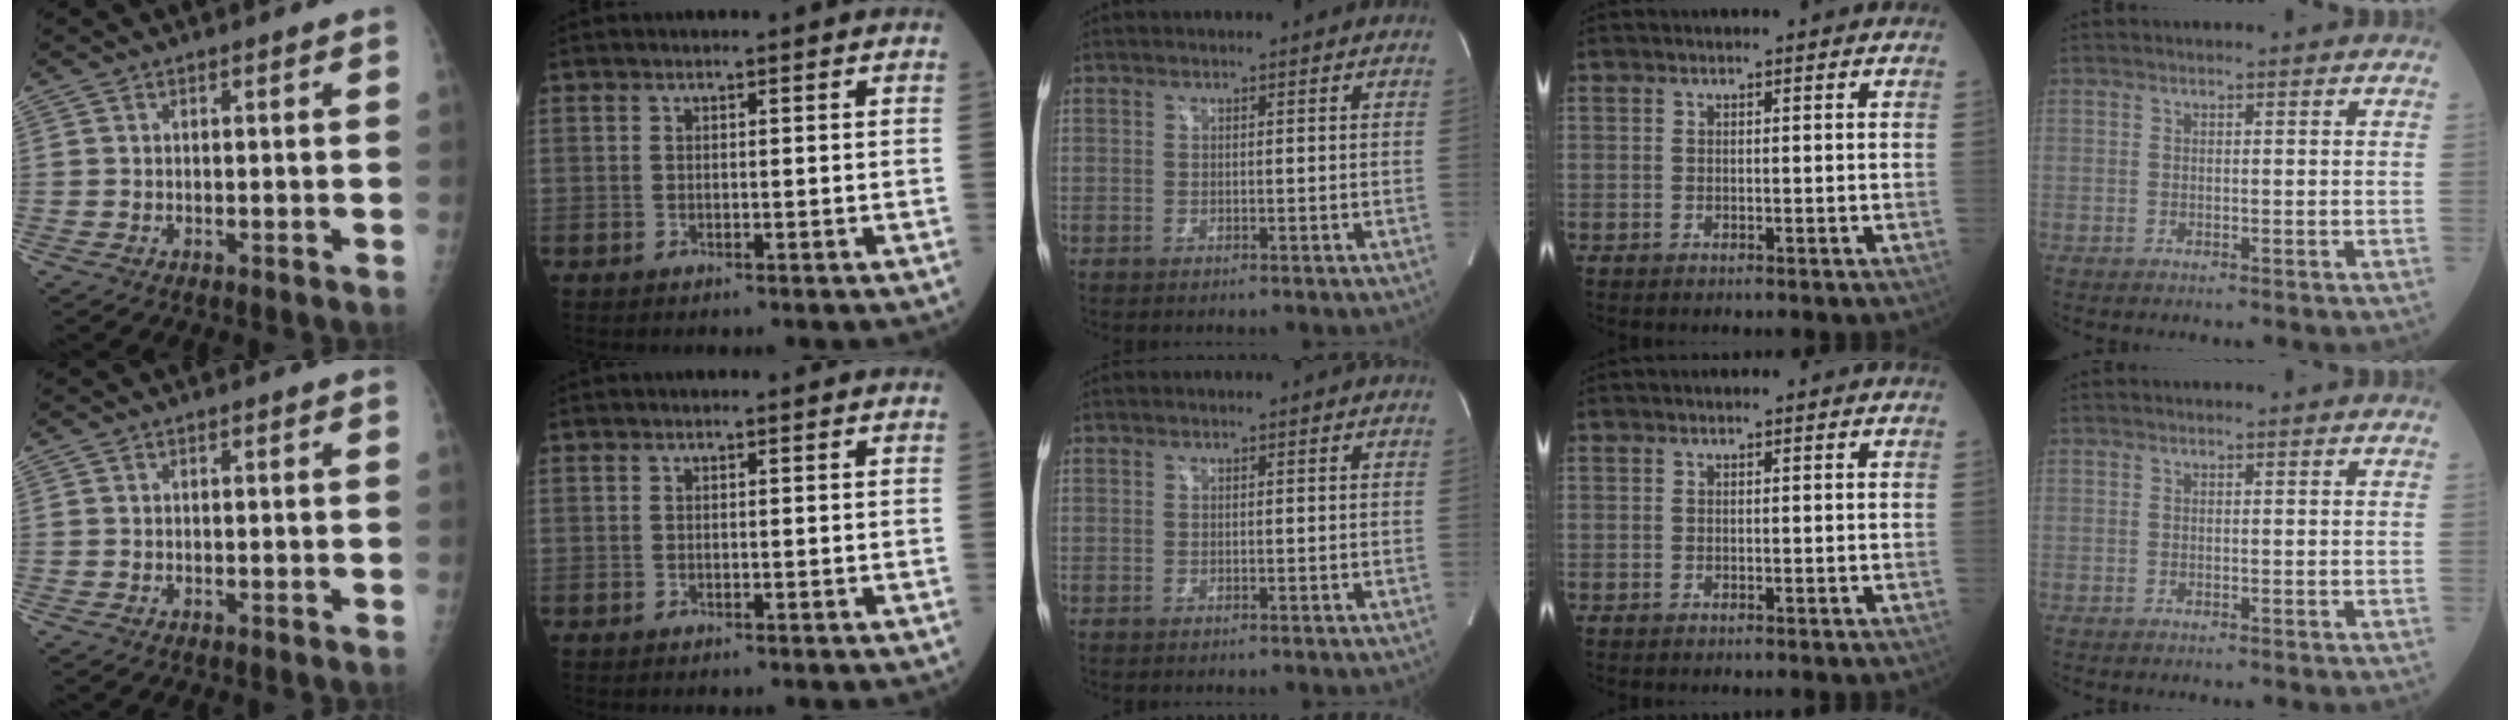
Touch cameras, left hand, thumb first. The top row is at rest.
{}